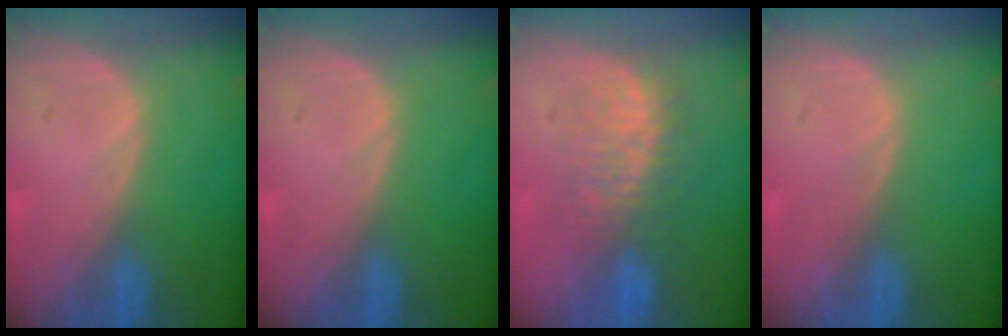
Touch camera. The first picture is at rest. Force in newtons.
{"total": 0.0}
{"total": 7.5, "press": 7.3, "slide": 1.7}
{"total": 0.0}